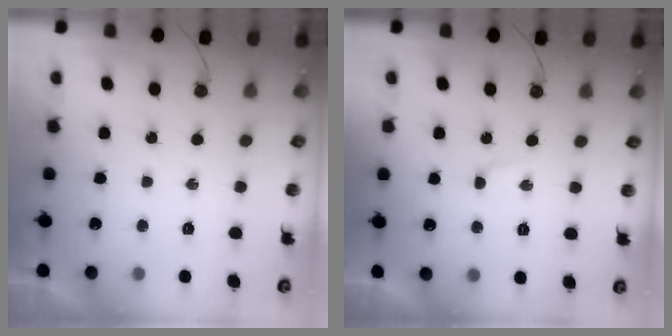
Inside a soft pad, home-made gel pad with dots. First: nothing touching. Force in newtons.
{"total": 1.0, "press": 0.8, "slide": 0.7}